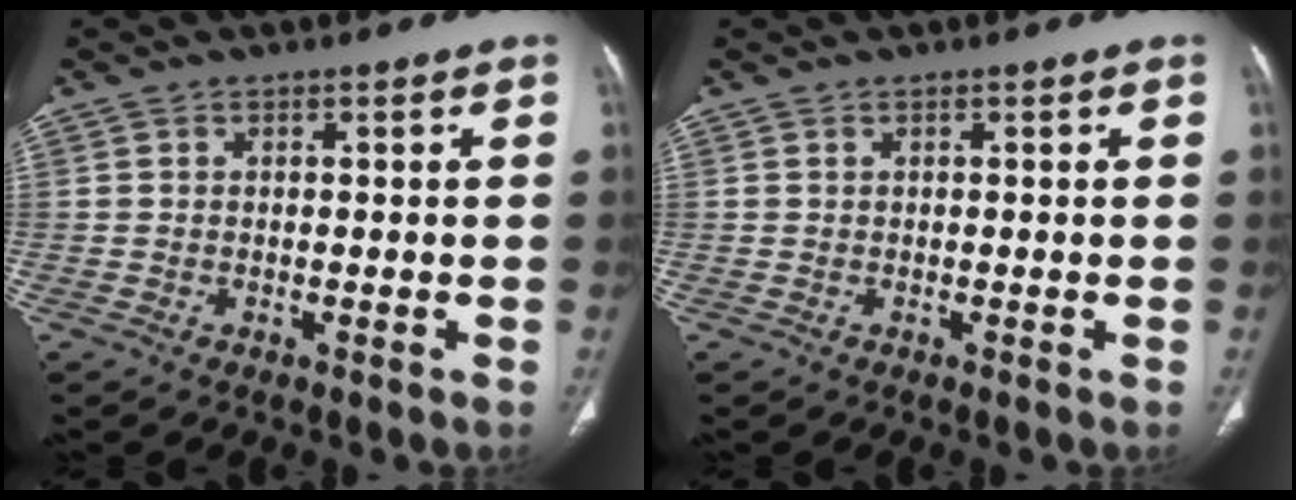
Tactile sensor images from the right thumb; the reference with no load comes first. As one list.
[{"total": 0.0}]